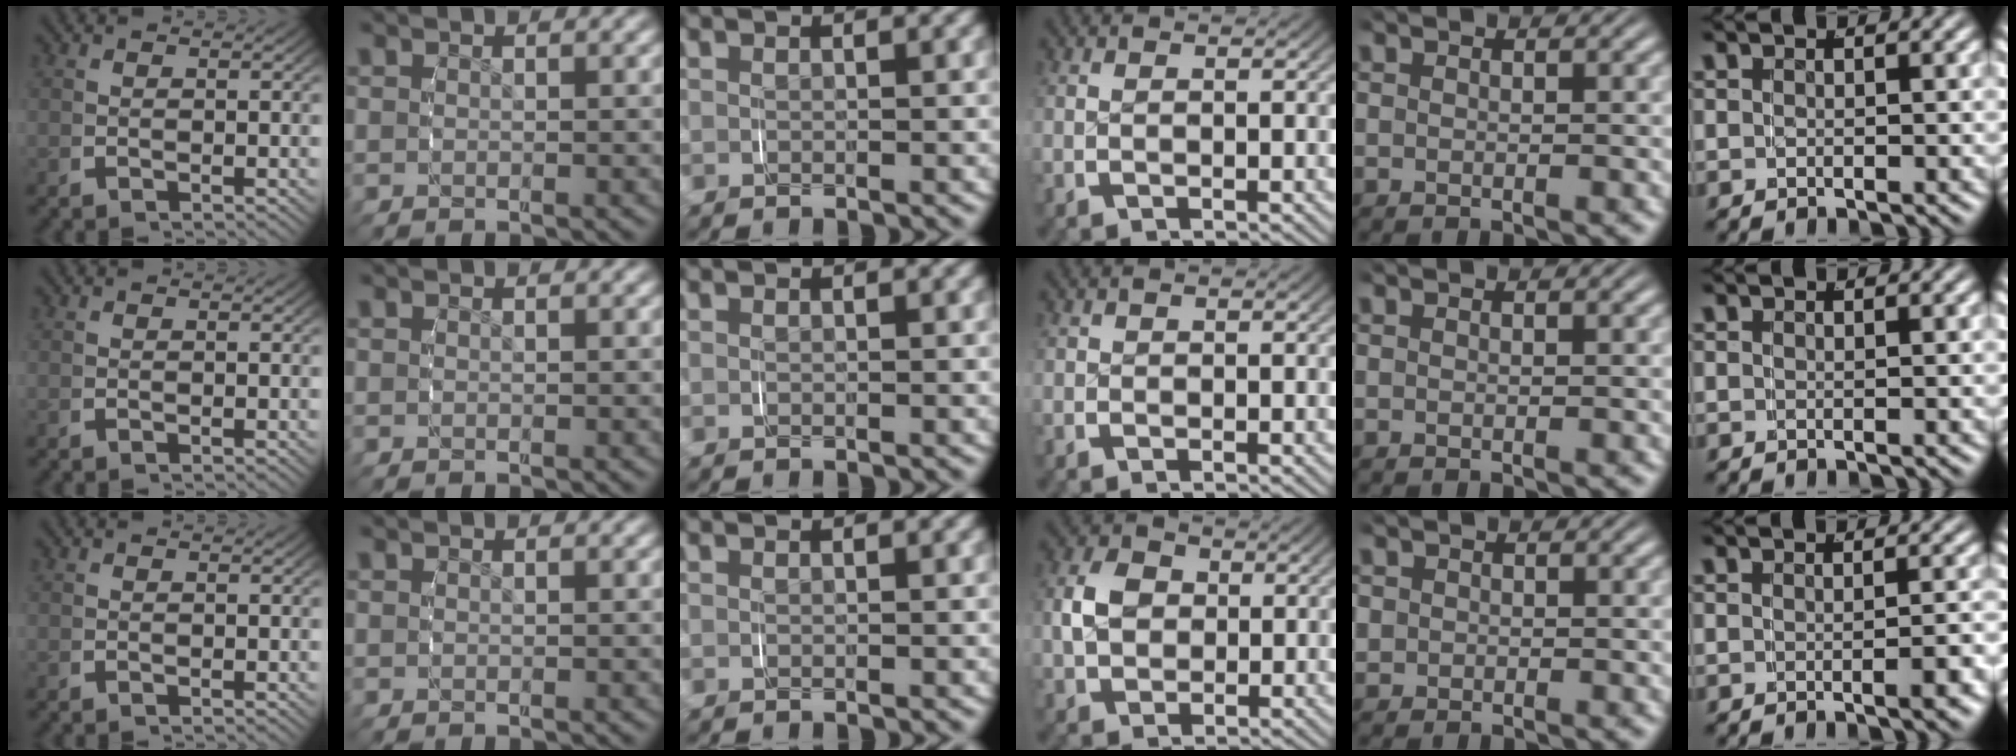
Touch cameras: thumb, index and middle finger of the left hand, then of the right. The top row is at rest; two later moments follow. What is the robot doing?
{"motion": "grasp_and_lifting", "object": "ribbon"}